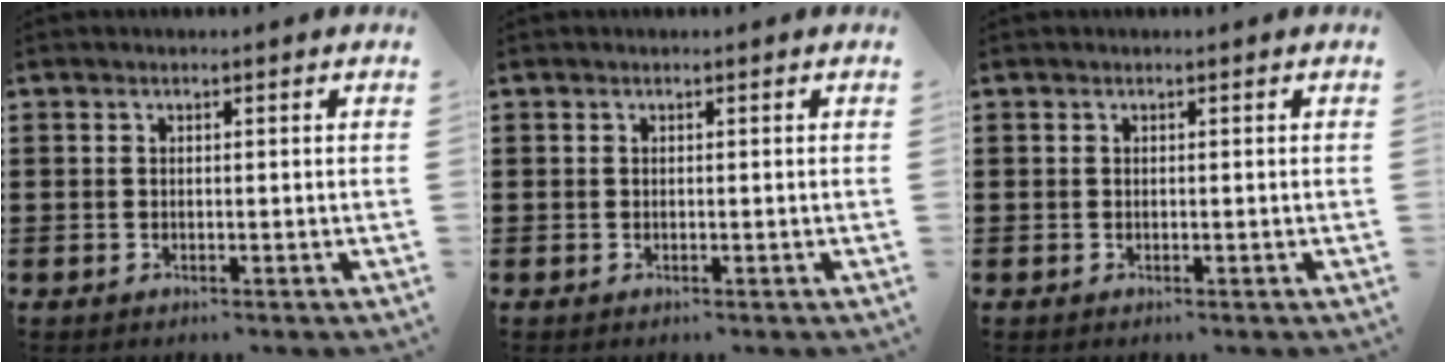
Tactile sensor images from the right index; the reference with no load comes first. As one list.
[{"total": 0.0}, {"total": 0.0}]